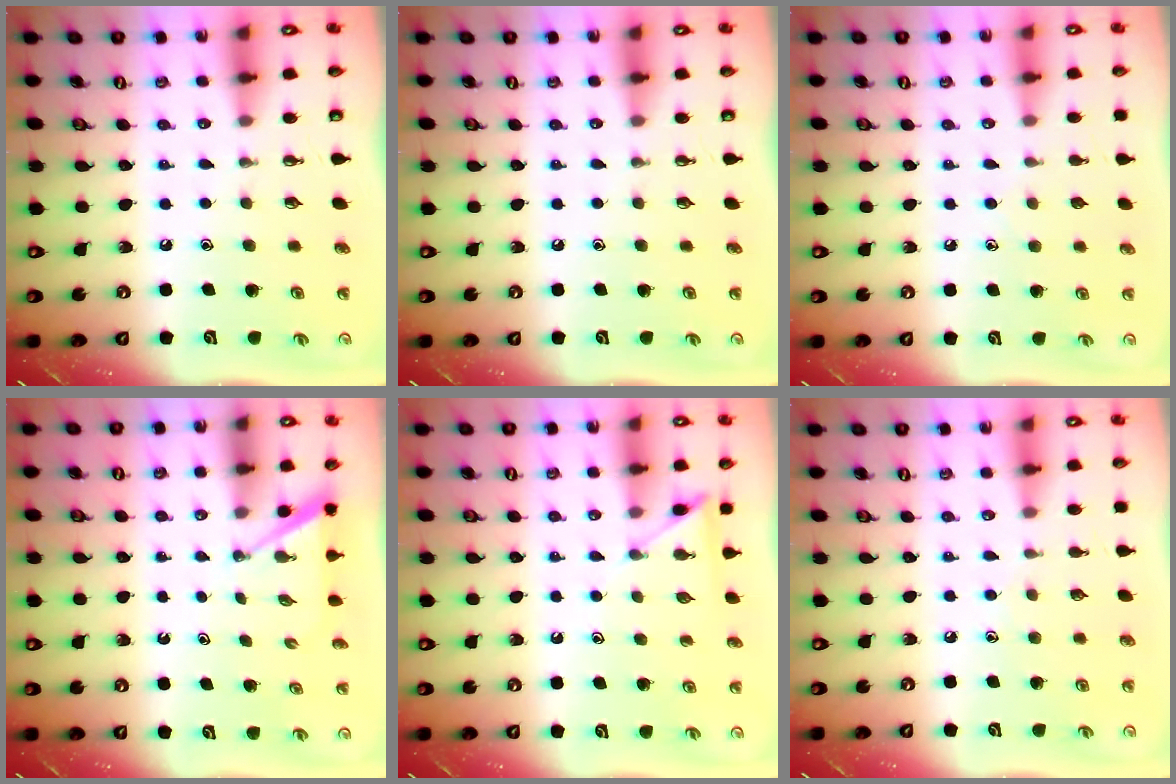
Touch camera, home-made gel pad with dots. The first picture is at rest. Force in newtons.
{"total": 0.0}
{"total": 5.2, "press": 5.2, "slide": 0.6}
{"total": 2.3, "press": 2.3, "slide": 0.3}
{"total": 5.9, "press": 5.8, "slide": 0.7}
{"total": 4.9, "press": 4.8, "slide": 0.6}